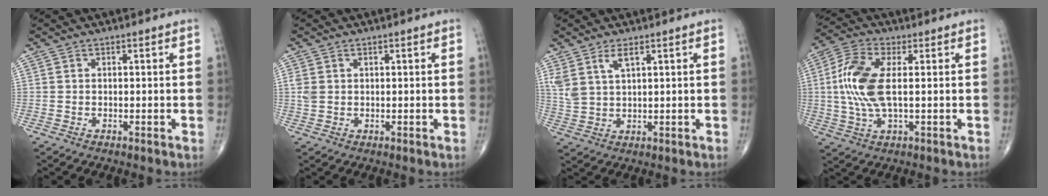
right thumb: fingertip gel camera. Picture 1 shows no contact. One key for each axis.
{"total": 2.0, "fx": 0.4, "fy": 1.5, "fz": 1.3, "tx": -0.036, "ty": 0.002, "tz": 0.011}
{"total": 5.1, "fx": 2.9, "fy": 2.0, "fz": 3.7, "tx": -0.081, "ty": -0.010, "tz": 0.066}
{"total": 11.1, "fx": 0.8, "fy": 4.5, "fz": 10.1, "tx": -0.236, "ty": 0.005, "tz": 0.012}